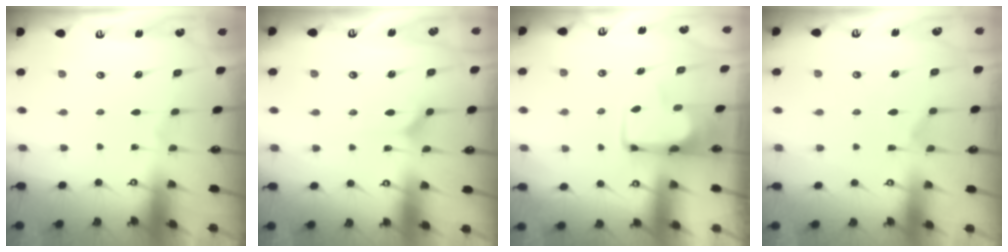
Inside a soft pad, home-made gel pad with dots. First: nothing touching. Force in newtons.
{"total": 4.1, "press": 4.0, "slide": 0.6}
{"total": 5.9, "press": 5.9, "slide": 0.8}
{"total": 1.4, "press": 0.2, "slide": 1.4}